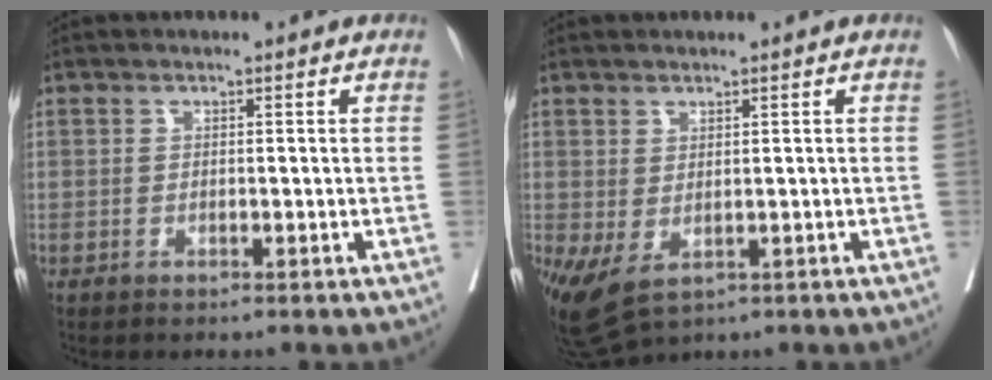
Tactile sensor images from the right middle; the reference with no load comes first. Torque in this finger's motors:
{"motor_torque": [0.26, -0.16, 0.42, 0.11]}